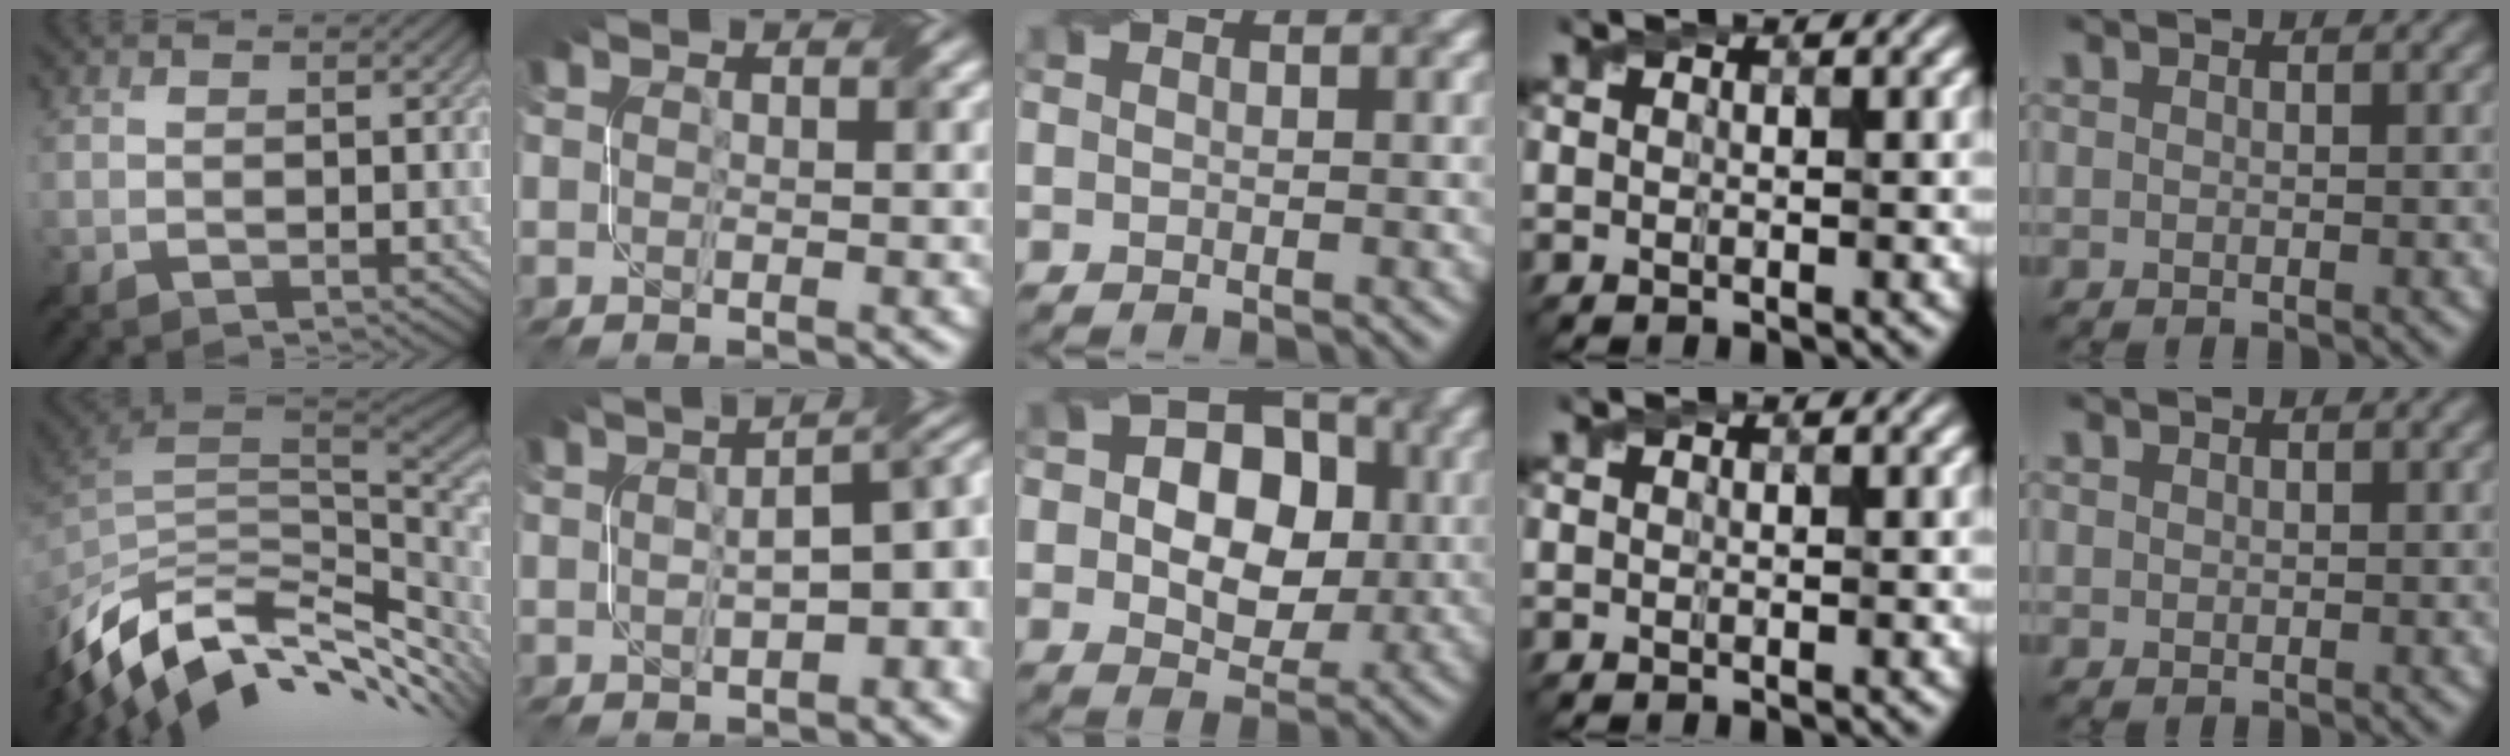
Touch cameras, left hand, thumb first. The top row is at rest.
{"thumb": {"total": 14.0, "force": [-5.7, 6.9, 10.7], "torque": [-0.236, -0.013, -0.095]}, "index": {"total": 6.6, "force": [0.4, 2.8, 6.0], "torque": [-0.071, 0.011, 0.019]}, "middle": {"total": 8.7, "force": [0.5, 6.4, 5.8], "torque": [-0.073, 0.006, 0.003]}, "little": {"total": 0.6, "force": [0.3, 0.6, 0.0], "torque": [0.003, -0.001, 0.008]}}